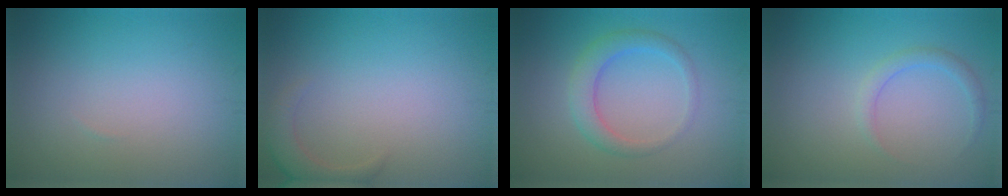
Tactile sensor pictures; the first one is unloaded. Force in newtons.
{"total": 2.3, "press": 2.3, "slide": 0.4}
{"total": 3.0, "press": 3.0, "slide": 0.1}
{"total": 1.4, "press": 1.4, "slide": 0.2}